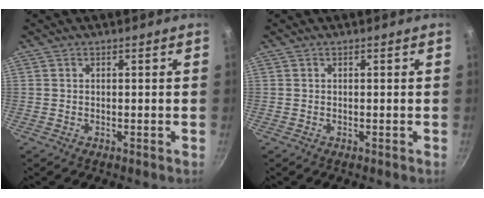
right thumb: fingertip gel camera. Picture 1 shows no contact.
{"total": 0.0}